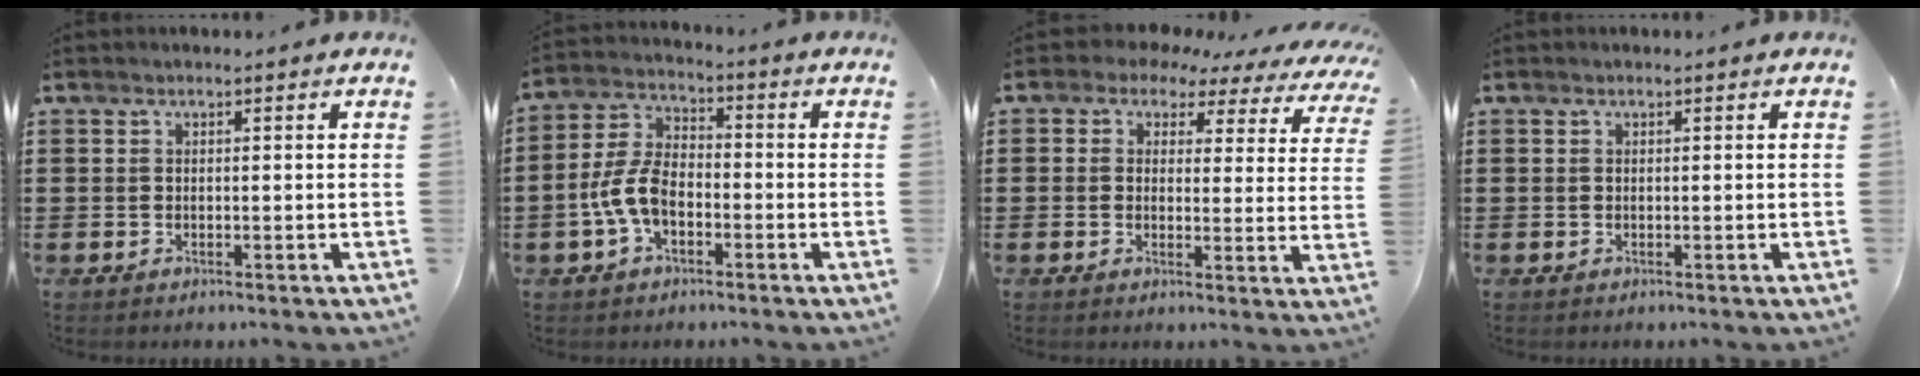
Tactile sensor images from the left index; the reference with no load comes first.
{"total": 7.0, "force": [-2.7, 3.9, 5.3], "torque": [-0.132, 0.003, -0.058]}
{"total": 3.2, "force": [2.2, 2.1, 1.0], "torque": [-0.038, -0.009, 0.033]}
{"total": 0.0}